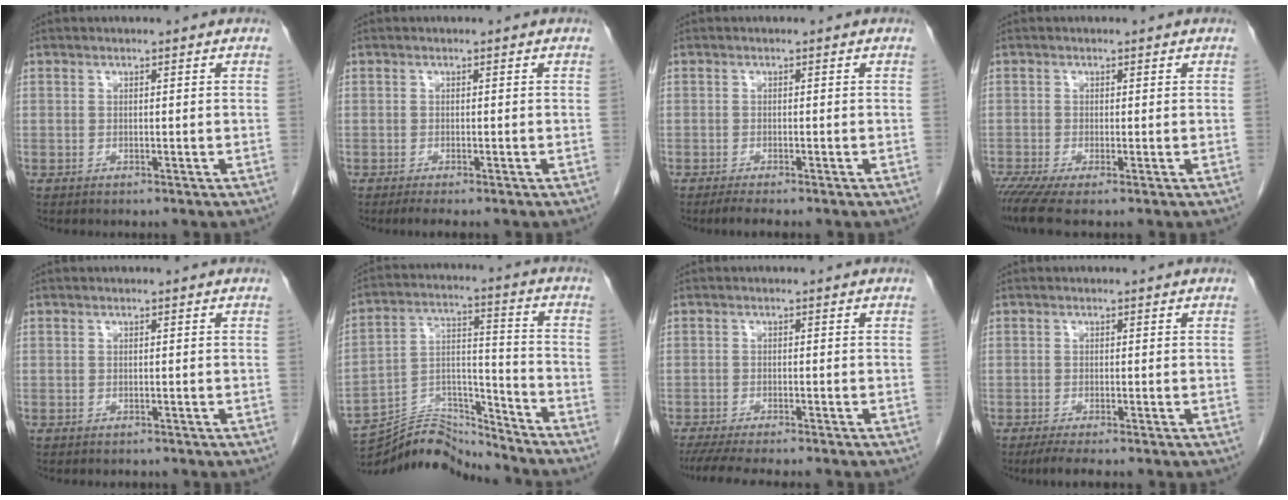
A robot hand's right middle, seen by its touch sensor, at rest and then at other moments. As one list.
[{"total": 1.7, "force": [-1.4, 0.0, 1.1], "torque": [-0.019, -0.007, -0.021]}, {"total": 2.2, "force": [-1.8, 0.0, 1.3], "torque": [-0.027, -0.008, -0.030]}, {"total": 3.8, "force": [-2.4, 0.4, 2.9], "torque": [-0.056, -0.013, -0.047]}, {"total": 1.0, "force": [-0.9, 0.4, 0.1], "torque": [-0.007, -0.001, -0.013]}, {"total": 13.1, "force": [-13.0, 0.4, 1.5], "torque": [-0.031, 0.031, -0.236]}, {"total": 9.3, "force": [-8.0, 0.9, 4.8], "torque": [-0.064, -0.014, -0.120]}, {"total": 3.0, "force": [-2.3, 0.0, 1.8], "torque": [-0.034, -0.008, -0.041]}]